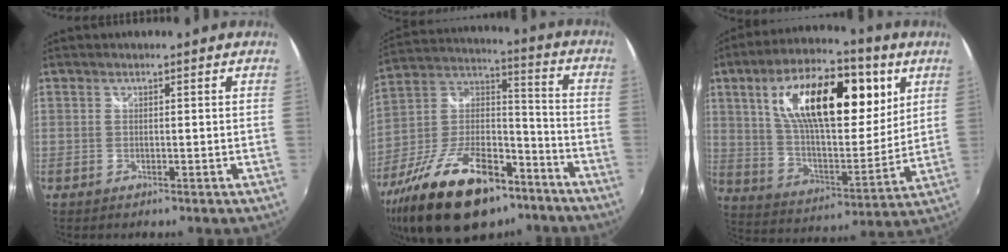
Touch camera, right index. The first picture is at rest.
{"total": 26.7, "force": [-16.8, 12.4, 16.5], "torque": [-0.317, -0.002, -0.269]}
{"total": 24.7, "force": [9.2, 11.0, 20.0], "torque": [-0.351, 0.017, 0.154]}